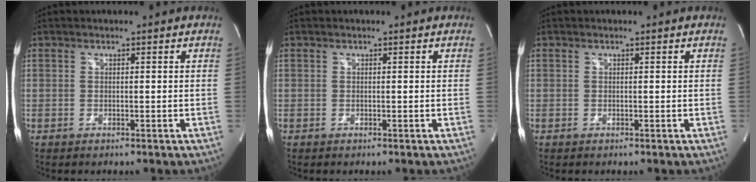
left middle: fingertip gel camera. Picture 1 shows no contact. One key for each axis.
{"total": 0.0}
{"total": 0.0}